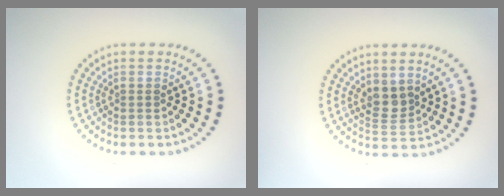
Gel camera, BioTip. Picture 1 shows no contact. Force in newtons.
{"total": 2.2, "press": 1.9, "slide": 1.2}